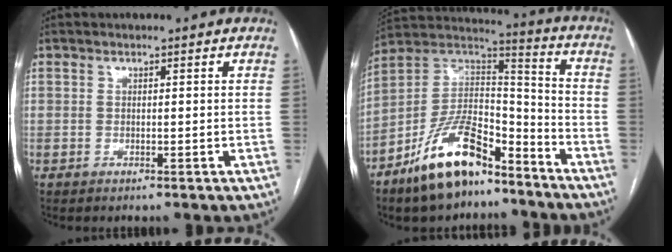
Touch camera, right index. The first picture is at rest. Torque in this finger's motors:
{"motor_torque": [-0.08, -0.16, -0.13, -0.12]}